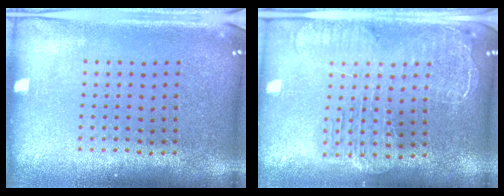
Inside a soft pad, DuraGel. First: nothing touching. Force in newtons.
{"total": 2.5, "press": 2.2, "slide": 1.2}